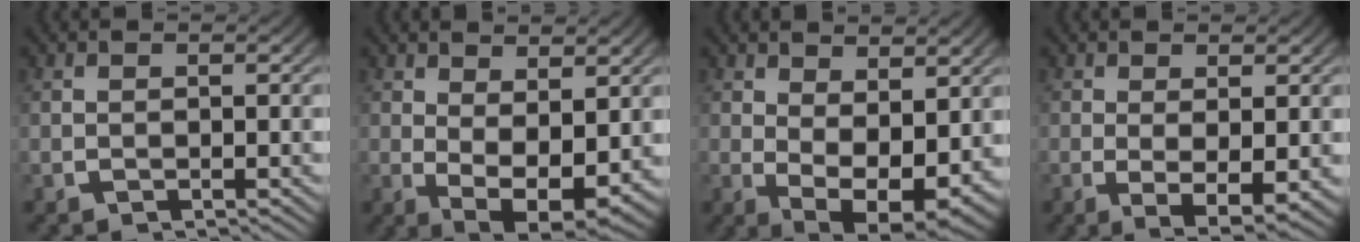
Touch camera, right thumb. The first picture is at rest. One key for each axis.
{"total": 6.7, "fx": -0.8, "fy": 4.2, "fz": 5.2, "tx": -0.089, "ty": -0.035, "tz": -0.005}
{"total": 7.5, "fx": -1.0, "fy": 4.6, "fz": 5.8, "tx": -0.100, "ty": -0.041, "tz": -0.004}
{"total": 4.9, "fx": -1.3, "fy": 2.5, "fz": 4.0, "tx": -0.077, "ty": -0.027, "tz": -0.012}